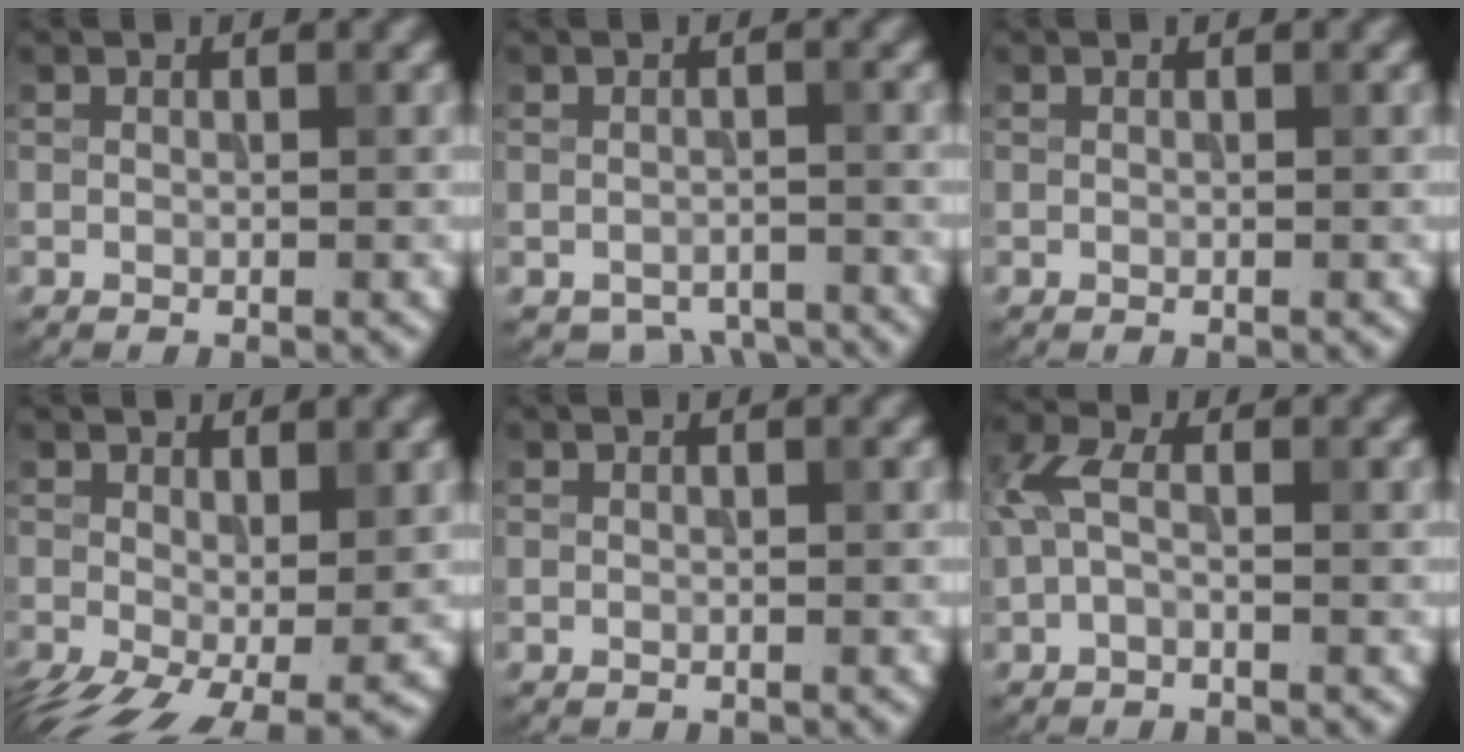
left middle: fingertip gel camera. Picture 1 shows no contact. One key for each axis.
{"total": 3.3, "fx": -2.9, "fy": 1.3, "fz": 0.7, "tx": -0.007, "ty": -0.011, "tz": -0.041}
{"total": 0.0}
{"total": 6.8, "fx": -2.1, "fy": 3.3, "fz": 5.6, "tx": -0.113, "ty": -0.028, "tz": -0.024}
{"total": 0.0}
{"total": 2.7, "fx": -0.2, "fy": 1.3, "fz": 2.3, "tx": -0.057, "ty": 0.011, "tz": -0.011}